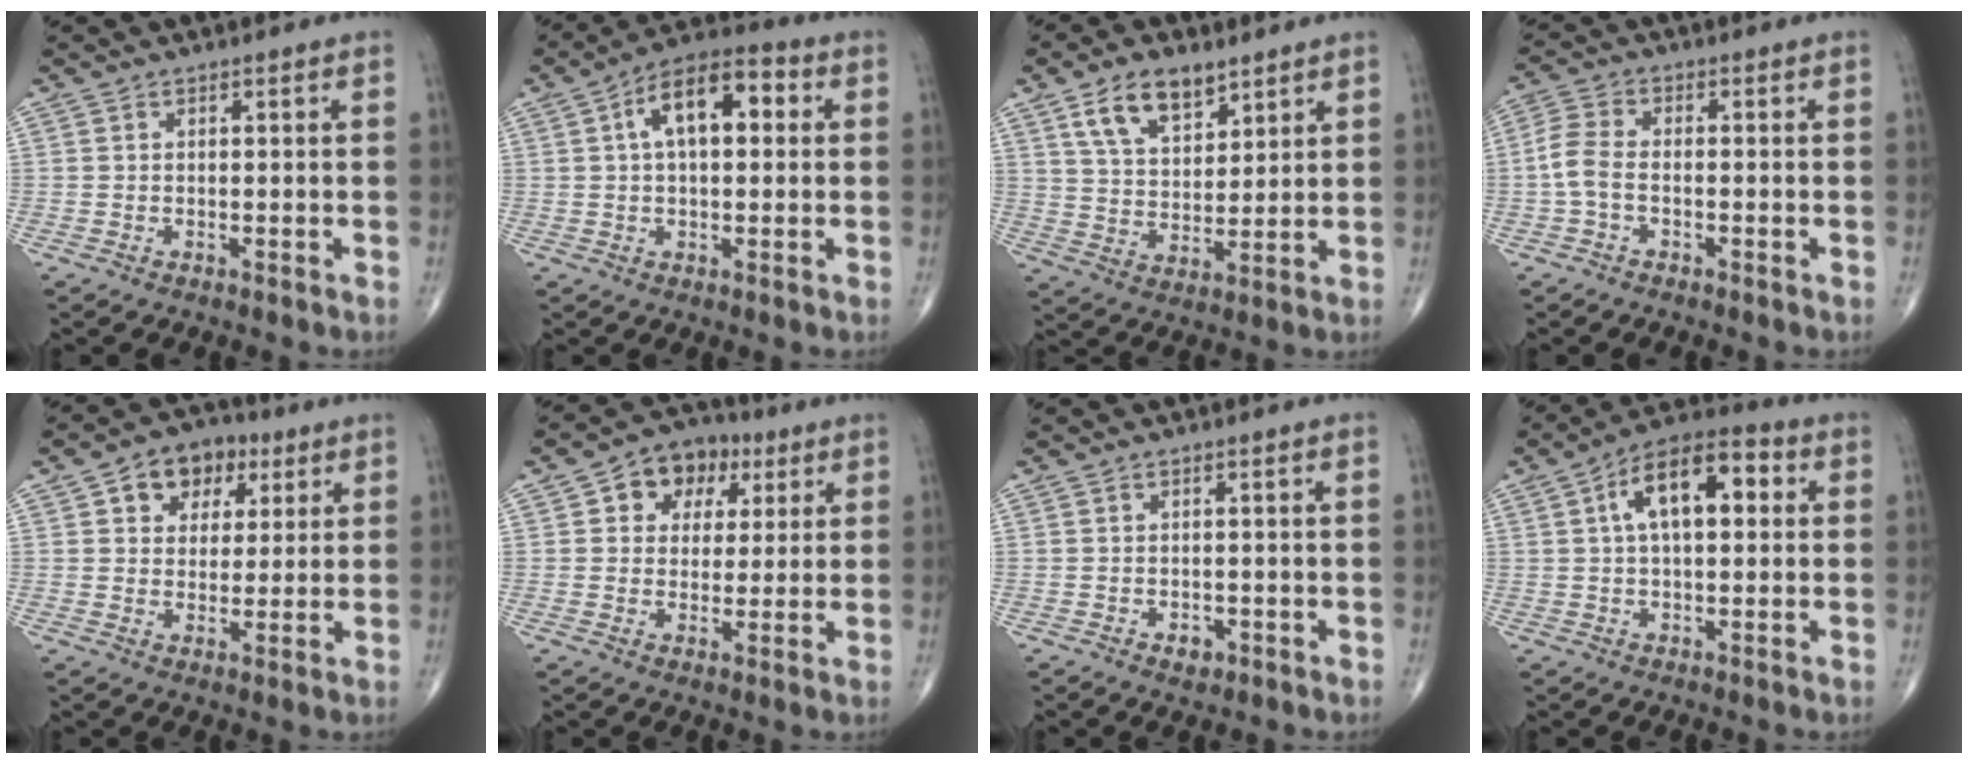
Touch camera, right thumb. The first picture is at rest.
{"total": 11.7, "force": [2.5, 6.0, 9.7], "torque": [-0.148, 0.029, 0.031]}
{"total": 10.3, "force": [6.2, 5.5, 6.2], "torque": [-0.090, -0.030, 0.119]}
{"total": 6.0, "force": [-1.4, 3.4, 4.7], "torque": [-0.109, 0.021, -0.037]}
{"total": 9.5, "force": [4.0, 7.0, 4.9], "torque": [-0.032, -0.003, 0.058]}
{"total": 9.7, "force": [3.6, 7.5, 5.0], "torque": [-0.030, 0.001, 0.051]}
{"total": 1.9, "force": [-0.8, 1.3, 1.1], "torque": [-0.007, 0.002, -0.007]}
{"total": 13.0, "force": [2.9, 6.6, 10.9], "torque": [-0.169, 0.029, 0.037]}